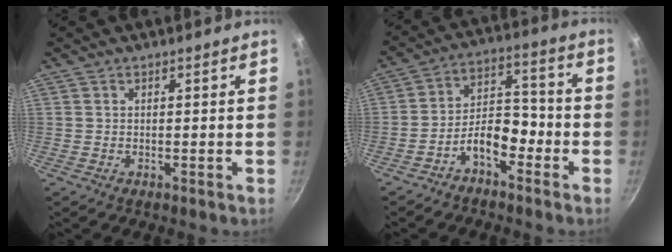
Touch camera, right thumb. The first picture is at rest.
{"total": 8.3, "force": [-4.7, 4.4, 5.2], "torque": [-0.066, 0.061, -0.087]}